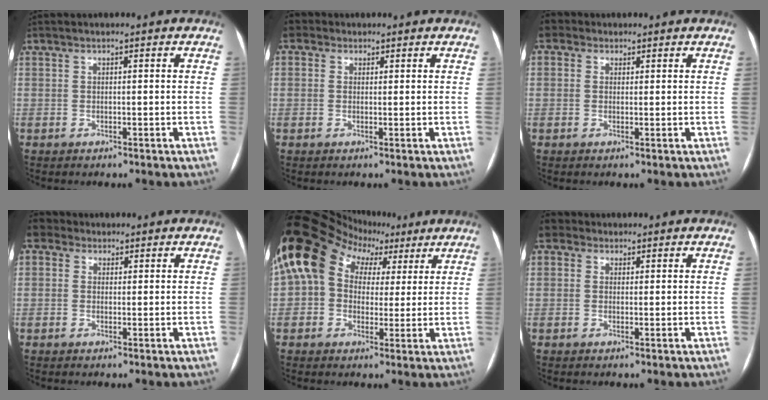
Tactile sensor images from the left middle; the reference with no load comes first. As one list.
[{"total": 1.5, "force": [-1.1, 1.1, -0.2], "torque": [-0.009, 0.022, -0.005]}, {"total": 1.5, "force": [-0.9, 1.3, 0.0], "torque": [-0.014, 0.024, 0.001]}, {"total": 1.9, "force": [-0.1, 1.9, 0.3], "torque": [-0.021, 0.031, 0.017]}, {"total": 14.2, "force": [4.4, 11.2, 7.6], "torque": [-0.161, 0.084, 0.085]}, {"total": 1.7, "force": [-0.6, 1.6, 0.2], "torque": [-0.018, 0.026, 0.007]}]